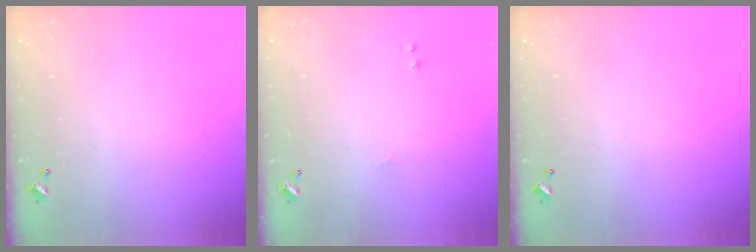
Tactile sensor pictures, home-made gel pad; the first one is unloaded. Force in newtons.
{"total": 1.8, "press": 1.8, "slide": 0.6}
{"total": 0.0}